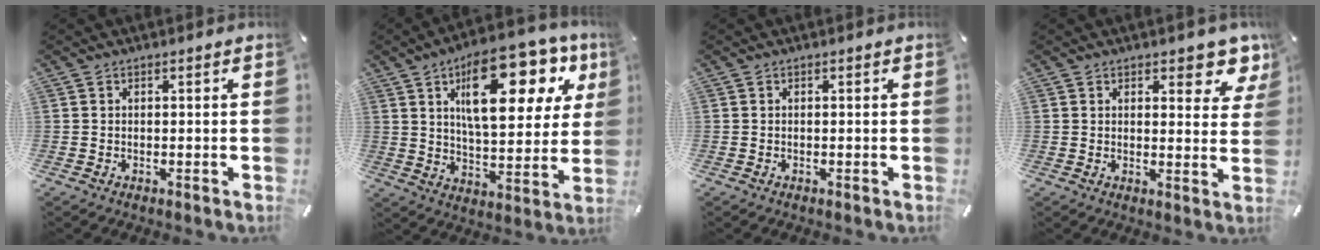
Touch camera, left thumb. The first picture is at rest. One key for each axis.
{"total": 23.0, "fx": 11.2, "fy": 9.7, "fz": 17.6, "tx": -0.273, "ty": -0.044, "tz": 0.181}
{"total": 0.0}
{"total": 7.0, "fx": 5.1, "fy": 3.3, "fz": 3.6, "tx": -0.020, "ty": -0.040, "tz": 0.083}